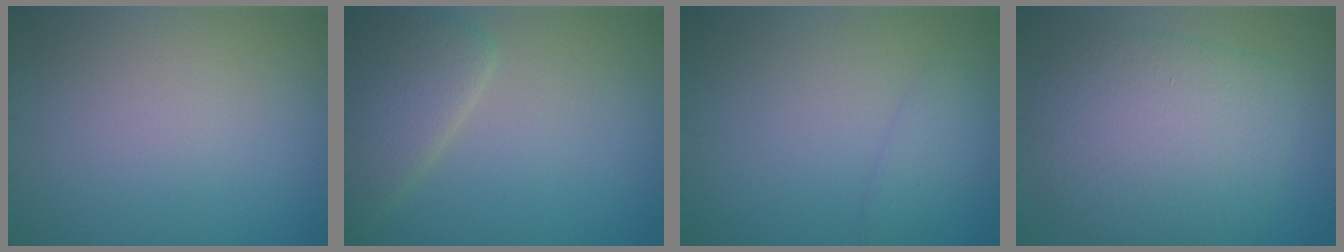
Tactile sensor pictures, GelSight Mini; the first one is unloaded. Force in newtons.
{"total": 4.9, "press": 4.8, "slide": 0.5}
{"total": 1.5, "press": 1.5, "slide": 0.2}
{"total": 8.2, "press": 8.2, "slide": 0.3}